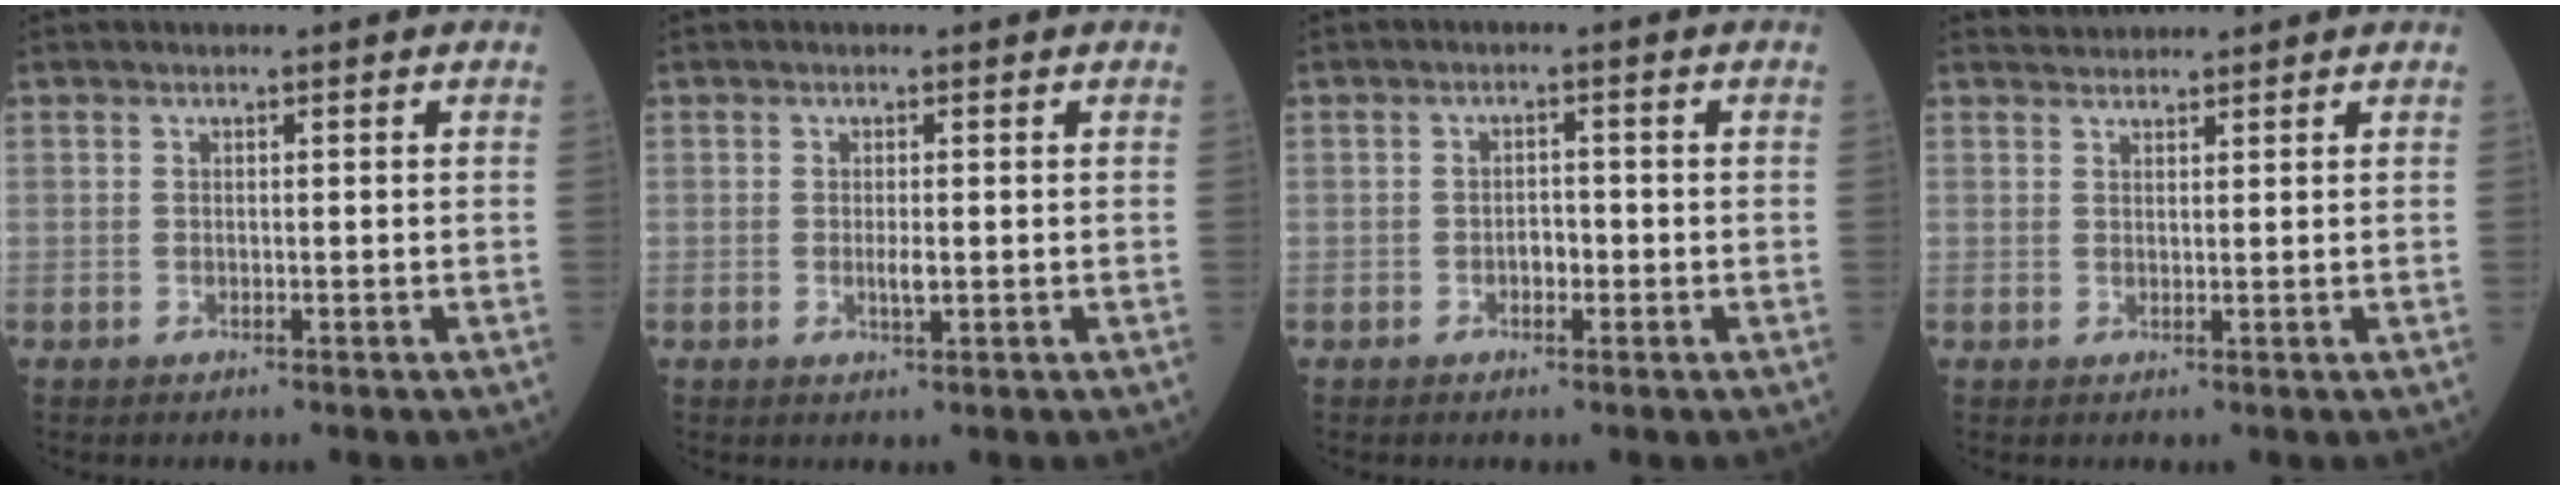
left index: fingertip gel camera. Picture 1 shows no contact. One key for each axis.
{"total": 1.6, "fx": -0.1, "fy": 0.3, "fz": 1.5, "tx": -0.032, "ty": -0.002, "tz": 0.000}
{"total": 1.9, "fx": -0.7, "fy": 1.1, "fz": 1.4, "tx": -0.020, "ty": 0.005, "tz": -0.012}
{"total": 2.2, "fx": 2.2, "fy": 0.4, "fz": -0.1, "tx": -0.006, "ty": 0.022, "tz": 0.042}